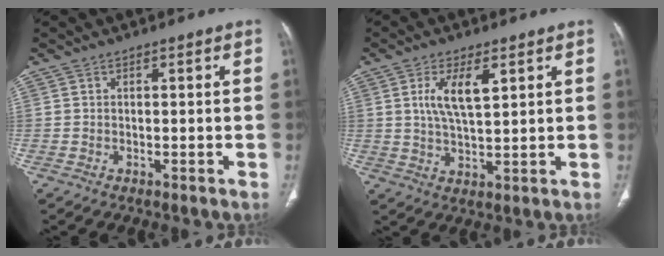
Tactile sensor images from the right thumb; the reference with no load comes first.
{"total": 7.2, "force": [2.6, 2.7, 6.2], "torque": [-0.116, -0.010, 0.055]}